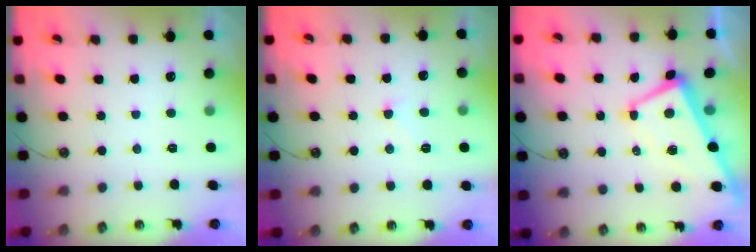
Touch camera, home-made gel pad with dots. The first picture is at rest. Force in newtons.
{"total": 2.0, "press": 2.0, "slide": 0.4}
{"total": 2.8, "press": 2.7, "slide": 0.9}